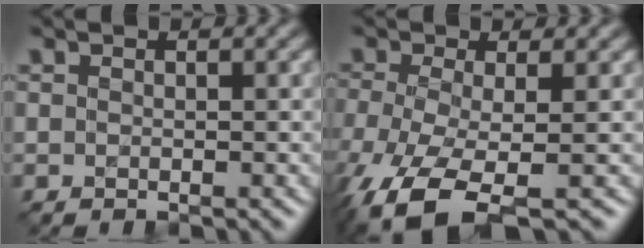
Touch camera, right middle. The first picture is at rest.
{"total": 7.3, "force": [-3.5, 2.5, 6.0], "torque": [-0.135, -0.016, -0.072]}